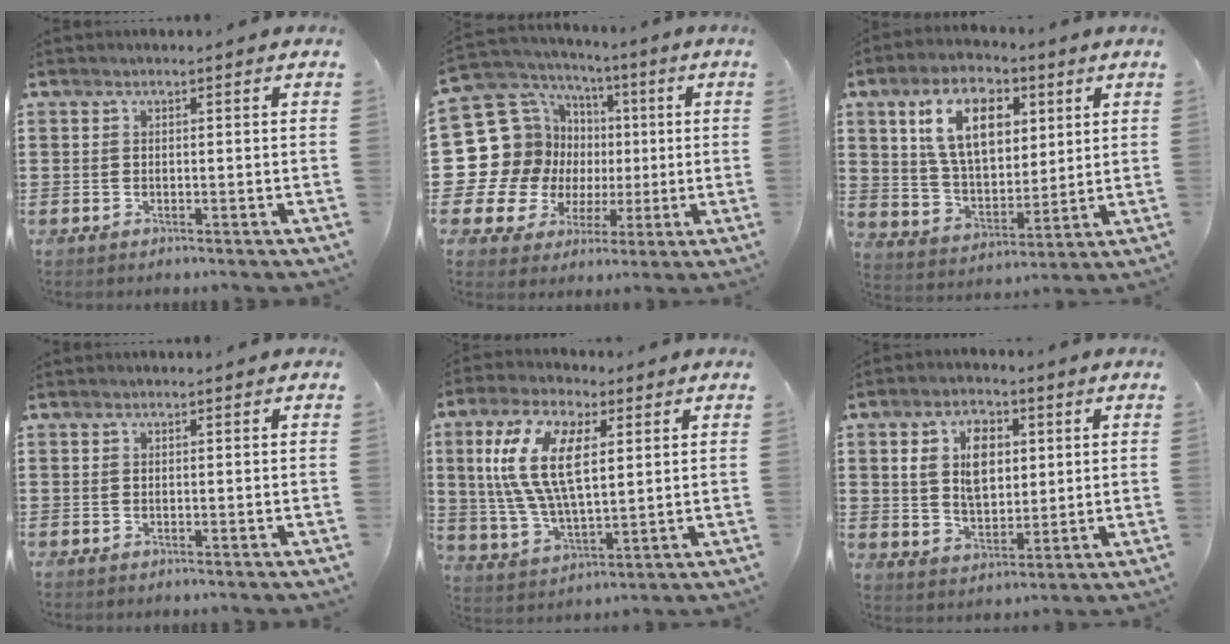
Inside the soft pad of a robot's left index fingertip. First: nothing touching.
{"total": 16.4, "force": [0.0, 15.2, 6.2], "torque": [-0.199, -0.020, 0.028]}
{"total": 11.9, "force": [5.3, 6.7, 8.3], "torque": [-0.172, 0.016, 0.094]}
{"total": 0.0}
{"total": 13.2, "force": [4.1, 6.1, 11.0], "torque": [-0.241, 0.009, 0.073]}
{"total": 7.6, "force": [2.4, 4.7, 5.5], "torque": [-0.113, 0.009, 0.035]}